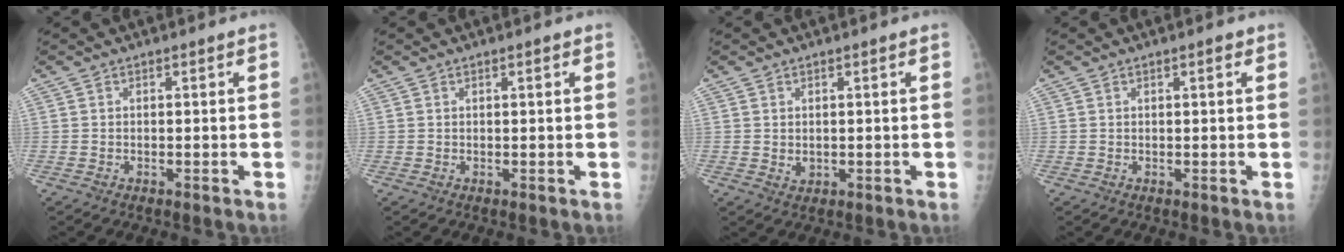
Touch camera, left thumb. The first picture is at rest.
{"total": 0.9, "force": [0.5, 0.2, 0.8], "torque": [-0.011, 0.000, 0.007]}
{"total": 1.6, "force": [0.3, 1.0, 1.2], "torque": [-0.016, -0.006, 0.011]}
{"total": 1.3, "force": [0.7, 0.4, 1.0], "torque": [-0.011, 0.000, 0.009]}